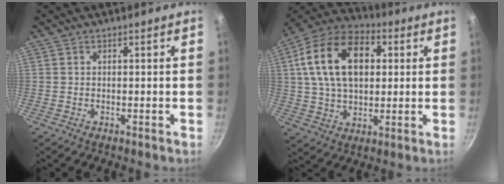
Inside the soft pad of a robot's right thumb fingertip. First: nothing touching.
{"total": 19.3, "force": [4.2, 12.4, 14.2], "torque": [-0.227, 0.017, 0.059]}